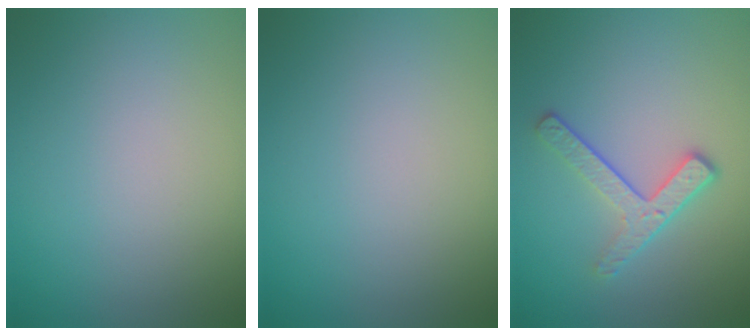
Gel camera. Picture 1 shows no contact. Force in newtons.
{"total": 0.0}
{"total": 3.1, "press": 2.5, "slide": 1.8}